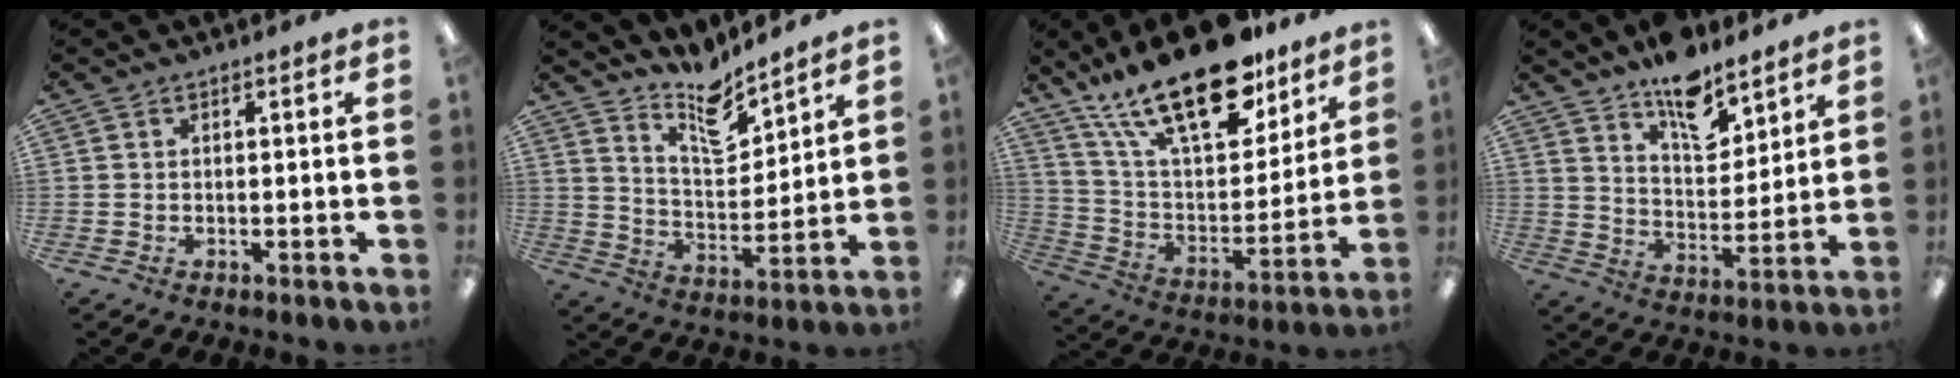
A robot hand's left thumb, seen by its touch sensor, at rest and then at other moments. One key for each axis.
{"total": 11.1, "fx": 9.5, "fy": 3.6, "fz": 4.5, "tx": -0.072, "ty": -0.069, "tz": 0.172}
{"total": 24.5, "fx": 17.6, "fy": 9.2, "fz": 14.4, "tx": -0.264, "ty": -0.110, "tz": 0.298}
{"total": 12.6, "fx": 9.8, "fy": 5.3, "fz": 5.8, "tx": -0.079, "ty": -0.064, "tz": 0.174}